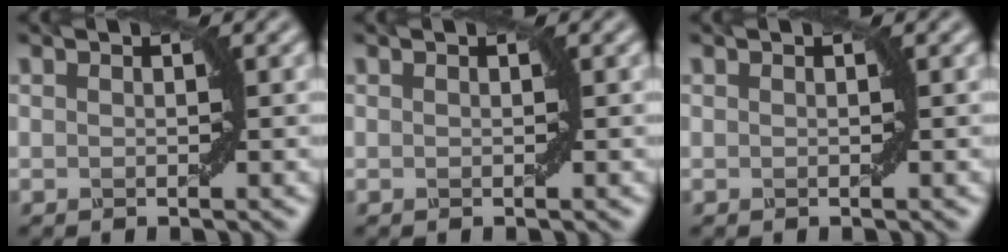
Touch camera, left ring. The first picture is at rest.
{"total": 0.0}
{"total": 0.0}